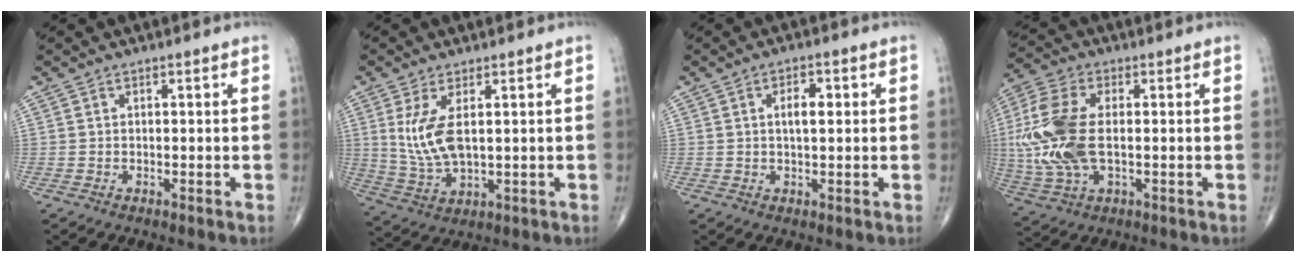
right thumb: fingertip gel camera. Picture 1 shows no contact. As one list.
[{"total": 8.6, "force": [1.9, 3.7, 7.5], "torque": [-0.164, -0.014, 0.051]}, {"total": 3.7, "force": [0.7, 1.6, 3.3], "torque": [-0.052, 0.003, 0.010]}, {"total": 16.0, "force": [0.1, 8.6, 13.5], "torque": [-0.329, 0.001, 0.004]}]